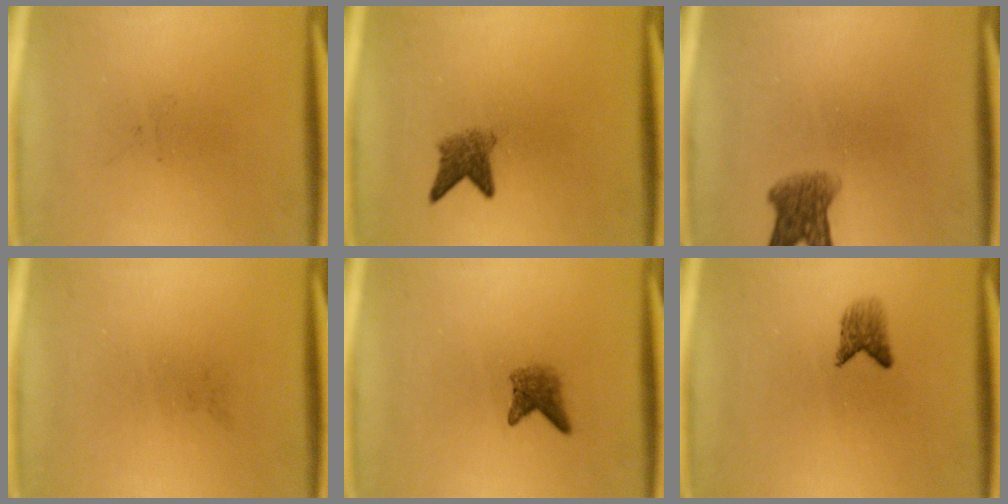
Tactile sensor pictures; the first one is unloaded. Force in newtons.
{"total": 3.1}
{"total": 4.7}
{"total": 0.0}
{"total": 2.4}
{"total": 2.3}